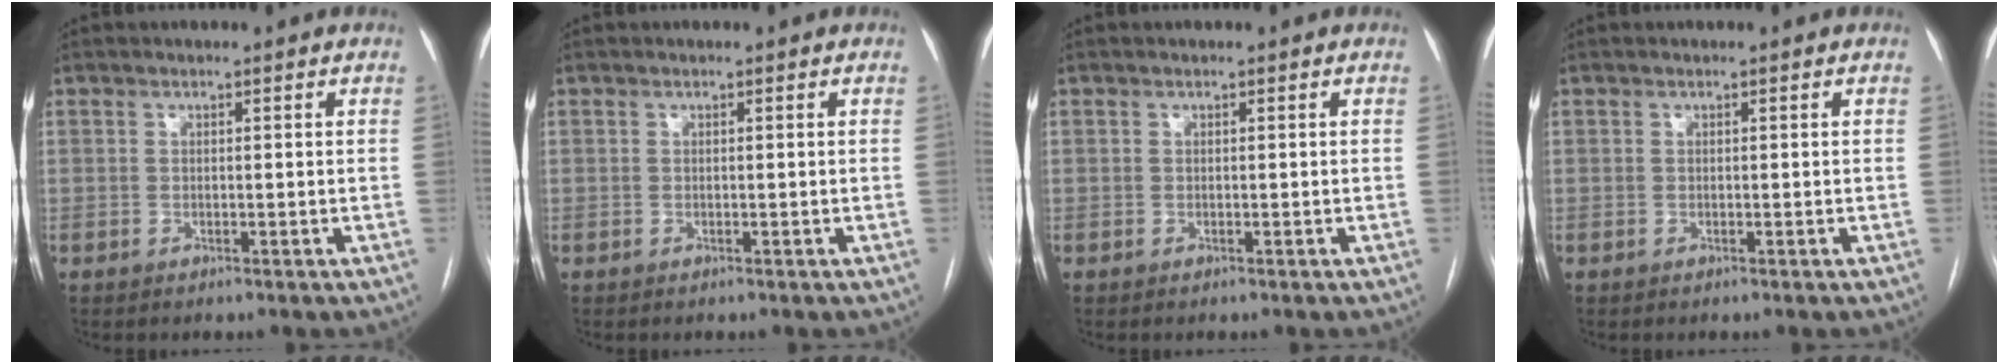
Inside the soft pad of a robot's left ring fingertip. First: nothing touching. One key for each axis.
{"total": 0.0}
{"total": 0.0}
{"total": 0.0}